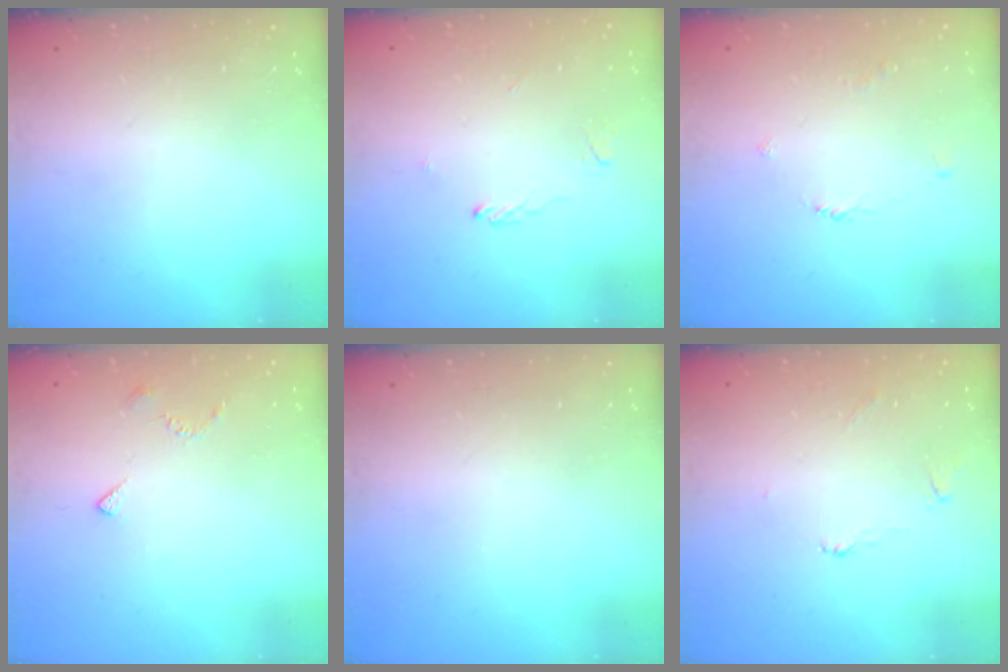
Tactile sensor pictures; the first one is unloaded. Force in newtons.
{"total": 1.7, "press": 1.7, "slide": 0.3}
{"total": 2.5, "press": 2.5, "slide": 0.4}
{"total": 3.2, "press": 3.1, "slide": 0.8}
{"total": 0.0}
{"total": 1.9, "press": 1.8, "slide": 0.3}